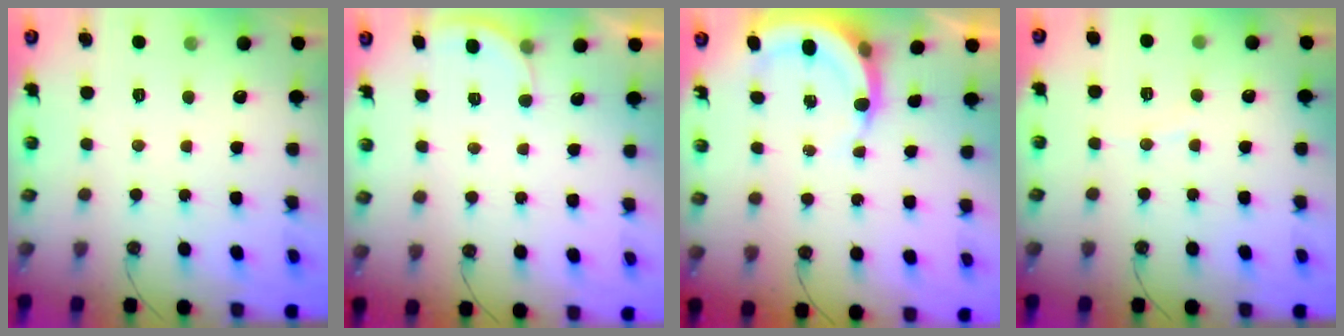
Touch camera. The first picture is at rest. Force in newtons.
{"total": 2.6, "press": 2.5, "slide": 0.6}
{"total": 5.5, "press": 5.5, "slide": 0.9}
{"total": 4.6, "press": 4.6, "slide": 0.6}